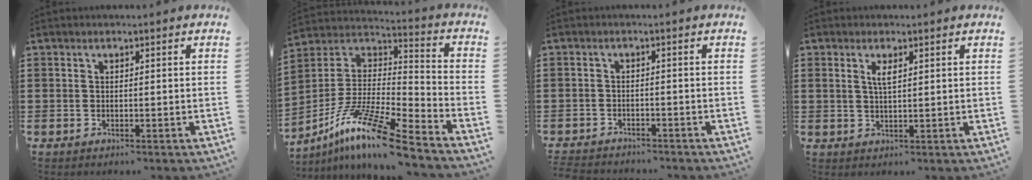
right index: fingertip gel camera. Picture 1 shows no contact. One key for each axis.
{"total": 13.3, "fx": -10.0, "fy": 0.7, "fz": 8.8, "tx": -0.173, "ty": 0.009, "tz": -0.195}
{"total": 2.0, "fx": -2.0, "fy": 0.2, "fz": -0.1, "tx": -0.006, "ty": -0.002, "tz": -0.045}
{"total": 2.2, "fx": 0.9, "fy": 0.6, "fz": 1.9, "tx": -0.040, "ty": 0.004, "tz": 0.014}